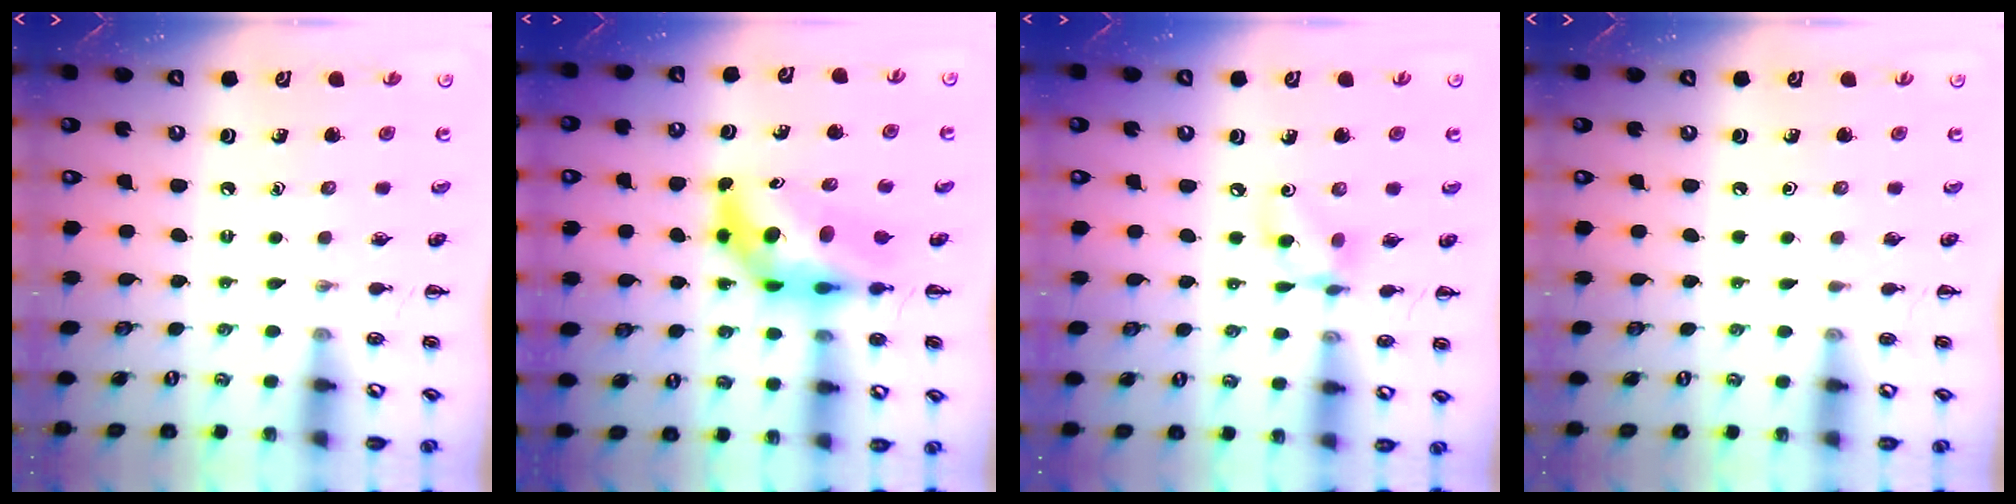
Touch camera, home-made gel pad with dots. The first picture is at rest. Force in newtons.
{"total": 7.6, "press": 7.2, "slide": 2.4}
{"total": 7.4, "press": 7.4, "slide": 0.4}
{"total": 0.0}